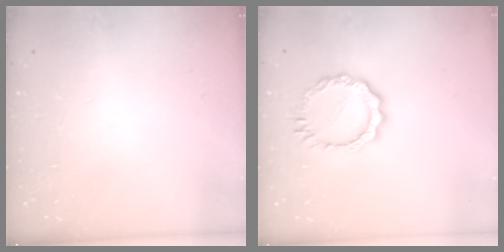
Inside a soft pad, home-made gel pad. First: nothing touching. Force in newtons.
{"total": 8.8, "press": 8.8, "slide": 0.7}